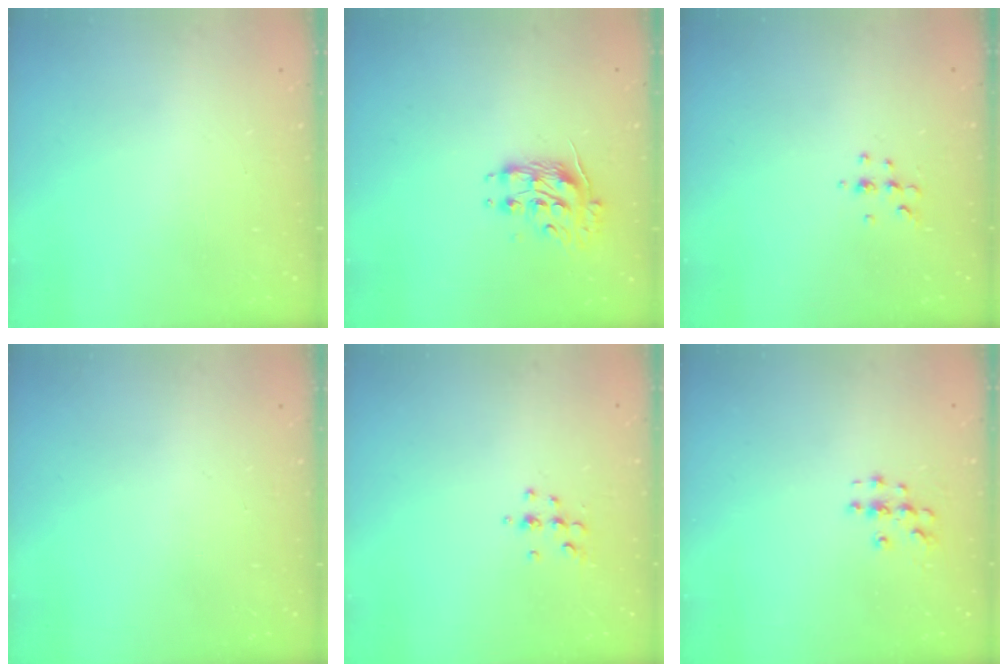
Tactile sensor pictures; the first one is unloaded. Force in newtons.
{"total": 10.2, "press": 10.2, "slide": 0.6}
{"total": 5.3, "press": 5.1, "slide": 1.5}
{"total": 0.0}
{"total": 5.0, "press": 4.8, "slide": 1.4}
{"total": 4.3, "press": 4.3, "slide": 0.6}